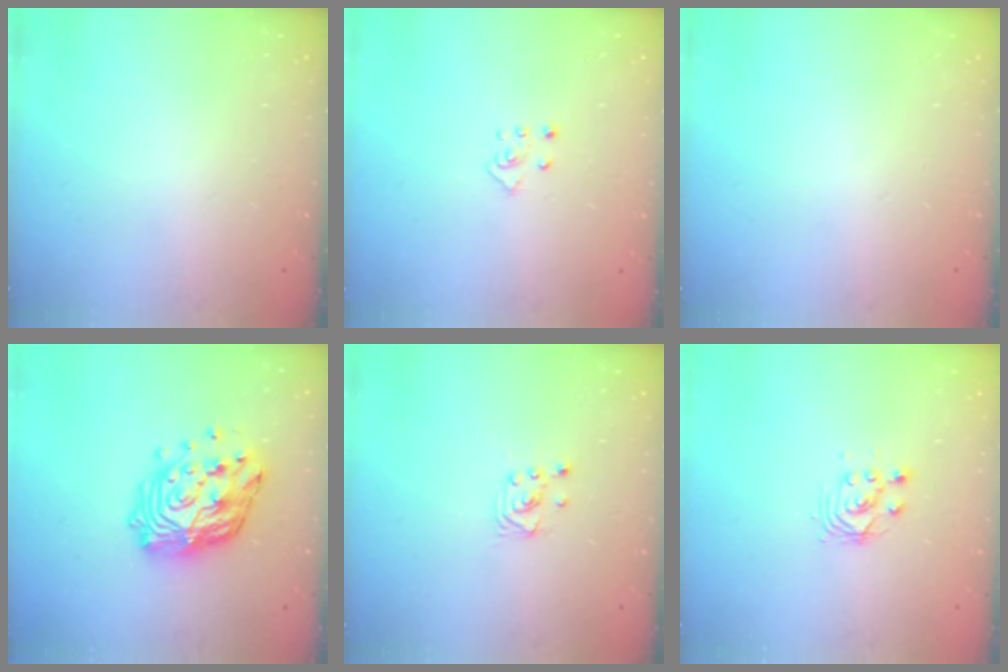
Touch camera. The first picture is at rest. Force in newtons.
{"total": 3.9, "press": 3.8, "slide": 0.3}
{"total": 0.0}
{"total": 16.7, "press": 16.6, "slide": 1.7}
{"total": 1.7, "press": 1.6, "slide": 0.1}
{"total": 3.1, "press": 3.0, "slide": 0.3}